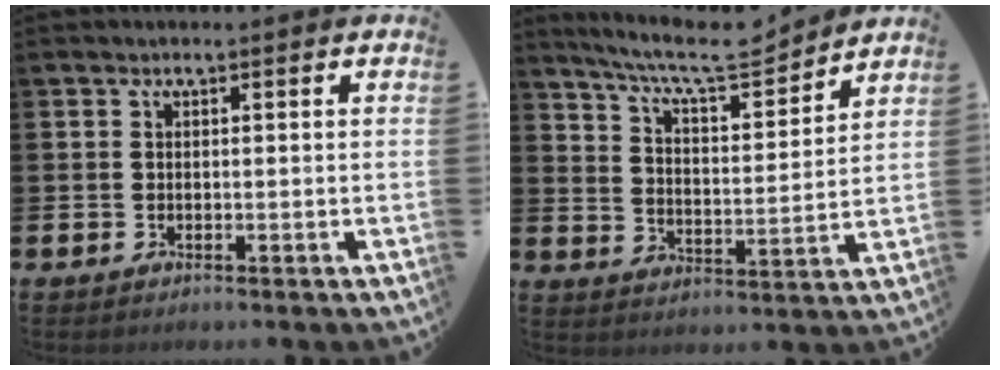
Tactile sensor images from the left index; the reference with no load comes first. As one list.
[{"total": 8.9, "force": [8.1, 1.4, 3.3], "torque": [-0.092, -0.048, 0.143]}]